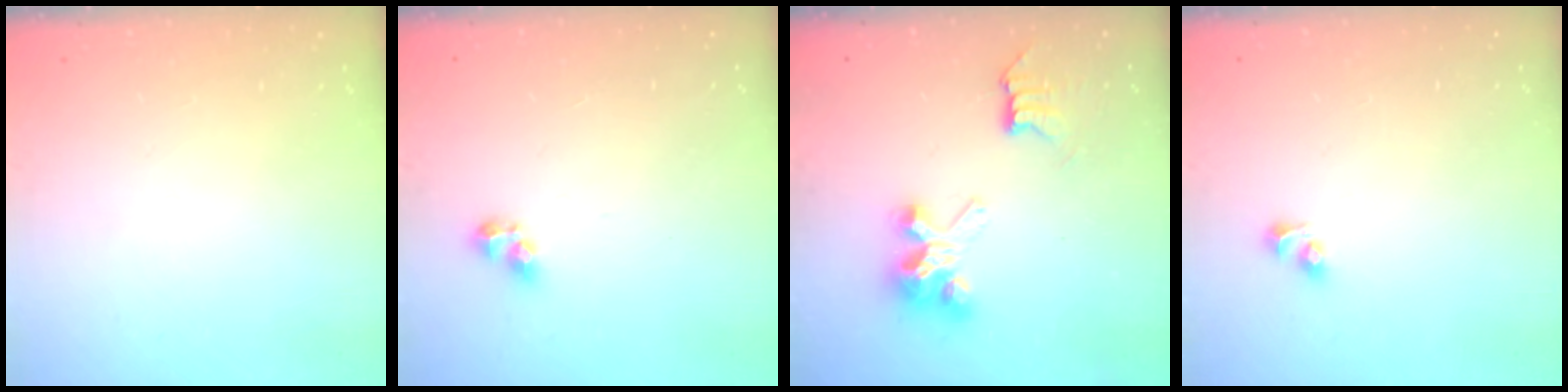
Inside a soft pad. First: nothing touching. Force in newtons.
{"total": 5.4, "press": 5.3, "slide": 0.6}
{"total": 6.4, "press": 6.4, "slide": 0.1}
{"total": 2.7, "press": 2.5, "slide": 1.2}